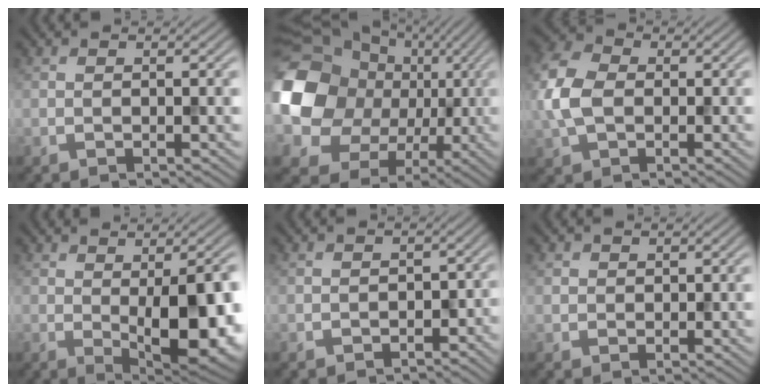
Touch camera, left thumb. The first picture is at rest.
{"total": 19.6, "force": [1.8, 17.4, 8.8], "torque": [-0.232, -0.023, 0.033]}
{"total": 7.2, "force": [-0.3, 5.3, 4.9], "torque": [-0.146, 0.003, -0.012]}
{"total": 12.7, "force": [-1.3, 5.1, 11.6], "torque": [-0.132, -0.004, -0.010]}
{"total": 2.2, "force": [-1.7, 1.4, -0.1], "torque": [0.008, -0.007, -0.024]}
{"total": 1.4, "force": [0.4, 1.1, -0.7], "torque": [0.011, -0.008, 0.011]}